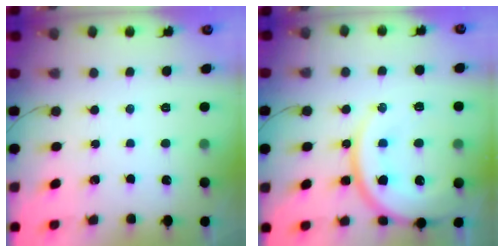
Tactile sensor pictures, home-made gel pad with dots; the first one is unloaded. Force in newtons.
{"total": 19.6, "press": 19.3, "slide": 3.5}